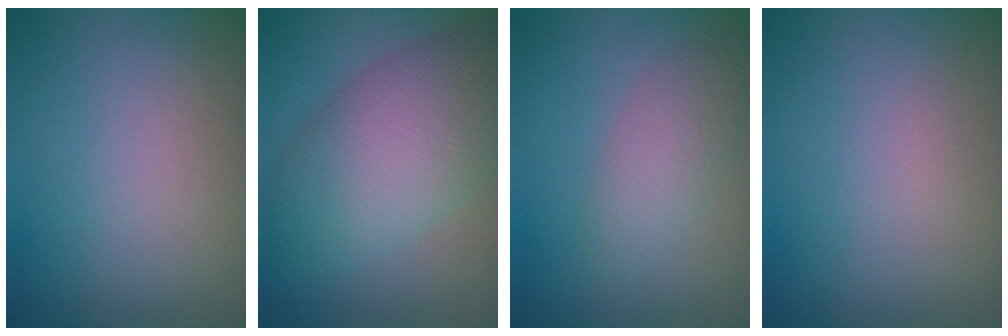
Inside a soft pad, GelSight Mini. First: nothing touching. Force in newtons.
{"total": 8.8, "press": 8.8, "slide": 0.2}
{"total": 2.8, "press": 2.8, "slide": 0.1}
{"total": 0.0}